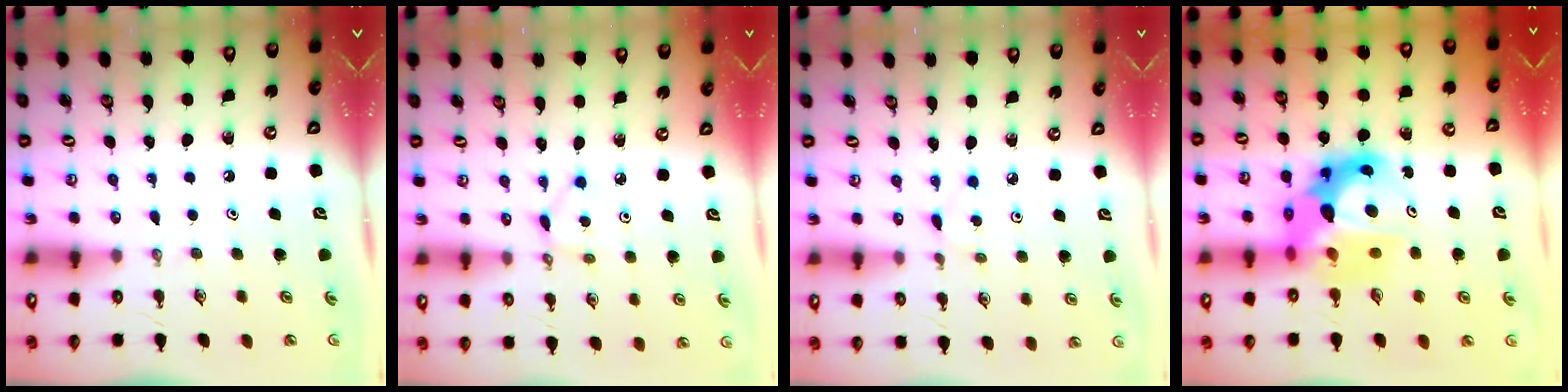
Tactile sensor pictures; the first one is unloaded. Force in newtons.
{"total": 2.4, "press": 2.4, "slide": 0.2}
{"total": 1.5, "press": 1.4, "slide": 0.2}
{"total": 13.9, "press": 13.8, "slide": 1.3}